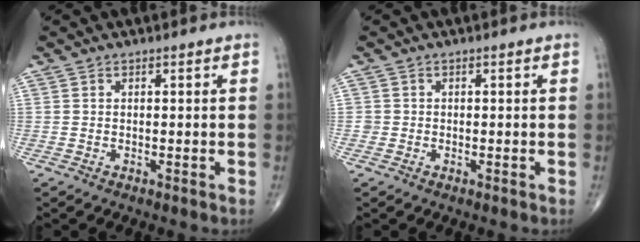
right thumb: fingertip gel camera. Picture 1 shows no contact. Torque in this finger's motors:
{"motor_torque": [0.07, -0.05, 0.05, 0.10, 0.00]}